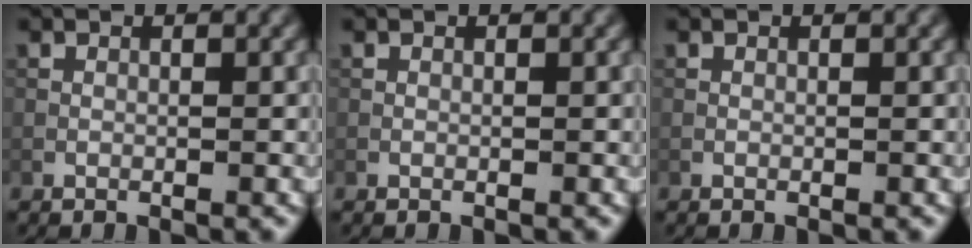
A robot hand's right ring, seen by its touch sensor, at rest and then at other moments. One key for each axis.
{"total": 0.0}
{"total": 0.0}